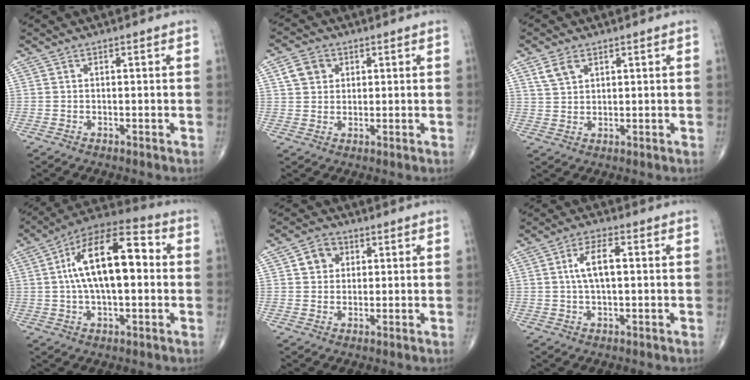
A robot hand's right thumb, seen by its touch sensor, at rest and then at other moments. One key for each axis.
{"total": 4.9, "fx": 1.8, "fy": 4.0, "fz": 2.2, "tx": -0.022, "ty": -0.001, "tz": 0.033}
{"total": 3.9, "fx": 2.2, "fy": 2.3, "fz": 2.2, "tx": -0.038, "ty": -0.005, "tz": 0.050}
{"total": 18.3, "fx": 2.0, "fy": 8.3, "fz": 16.2, "tx": -0.265, "ty": 0.036, "tz": 0.024}
{"total": 4.8, "fx": 1.5, "fy": 4.1, "fz": 2.1, "tx": -0.010, "ty": 0.001, "tz": 0.021}
{"total": 6.4, "fx": 0.8, "fy": 2.6, "fz": 5.8, "tx": -0.111, "ty": 0.012, "tz": 0.012}